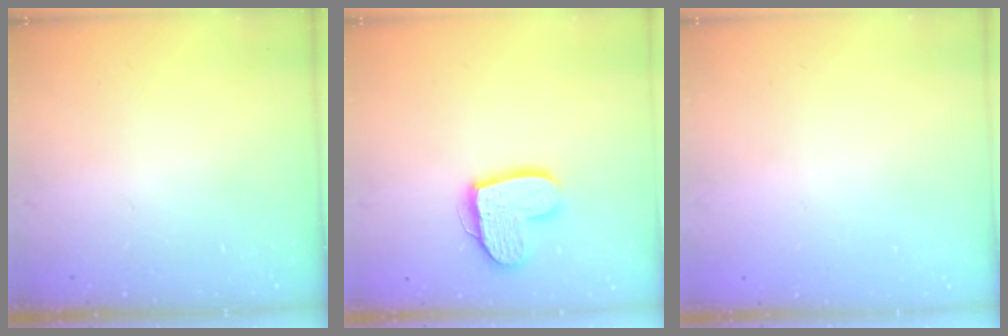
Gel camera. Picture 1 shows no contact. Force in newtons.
{"total": 14.0, "press": 13.9, "slide": 1.2}
{"total": 0.0}